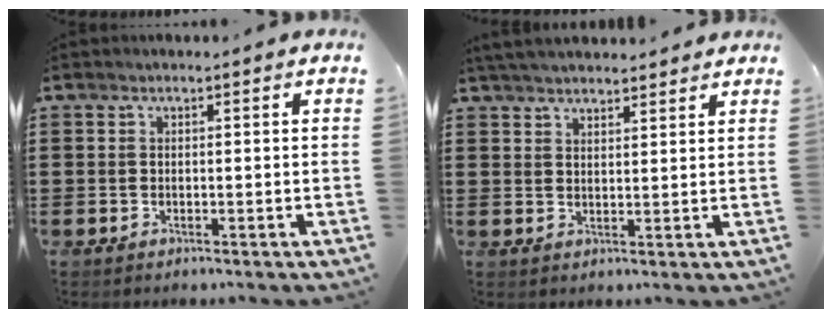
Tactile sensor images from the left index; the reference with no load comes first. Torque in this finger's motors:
{"motor_torque": [1.29, 0.85, 0.61, 0.12]}